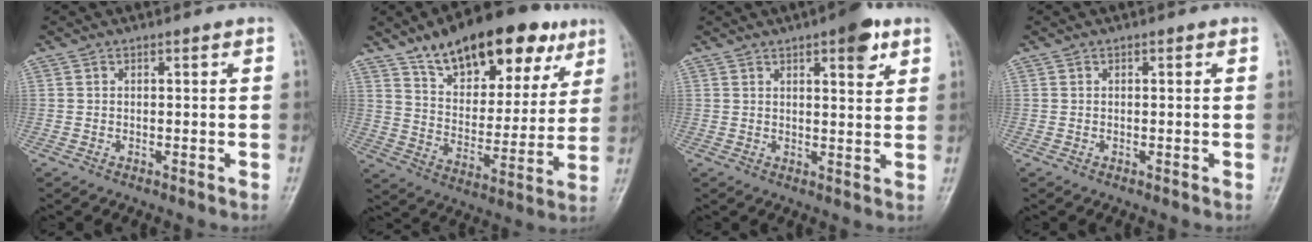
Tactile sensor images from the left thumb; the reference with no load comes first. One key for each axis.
{"total": 23.0, "fx": 14.2, "fy": 11.0, "fz": 14.4, "tx": -0.175, "ty": -0.034, "tz": 0.227}
{"total": 6.6, "fx": 3.7, "fy": 2.2, "fz": 5.1, "tx": -0.053, "ty": -0.014, "tz": 0.044}
{"total": 0.0}